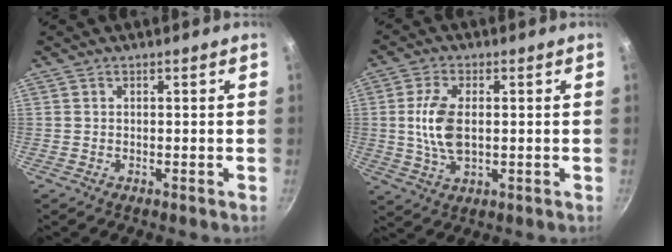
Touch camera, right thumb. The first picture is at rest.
{"total": 8.6, "force": [0.5, 4.6, 7.3], "torque": [-0.148, -0.001, 0.012]}